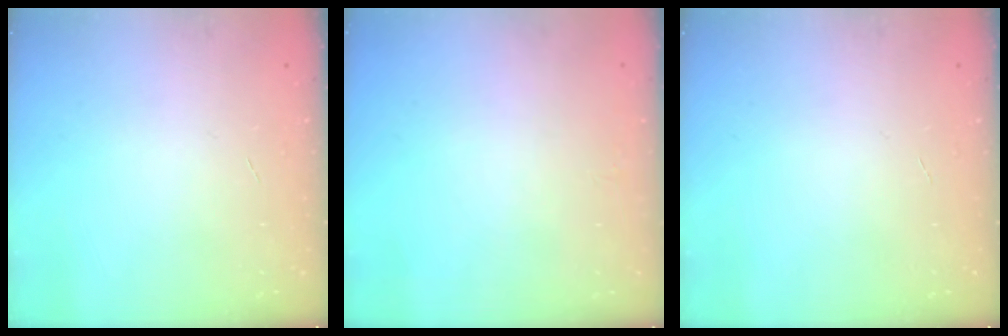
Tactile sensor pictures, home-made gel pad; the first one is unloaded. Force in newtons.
{"total": 0.0}
{"total": 0.0}